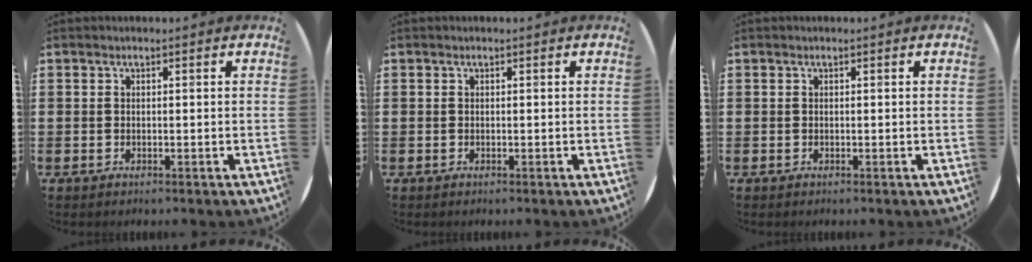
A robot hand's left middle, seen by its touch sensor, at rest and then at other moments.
{"total": 0.0}
{"total": 0.0}